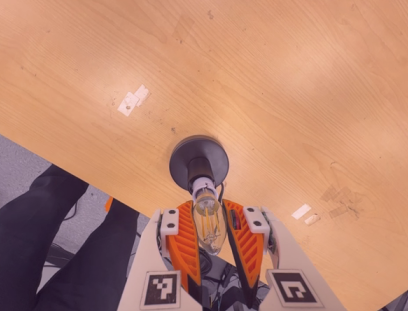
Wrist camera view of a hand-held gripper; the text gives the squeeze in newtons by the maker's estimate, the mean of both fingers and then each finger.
{"total": 14.0, "left": 13.7, "right": 14.3}